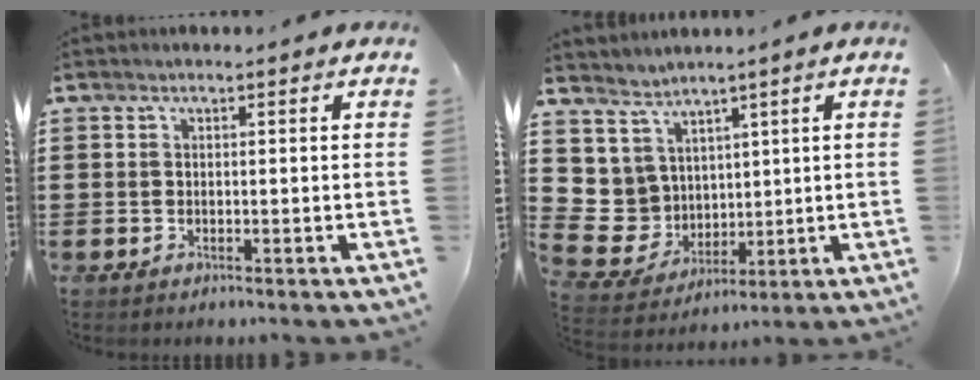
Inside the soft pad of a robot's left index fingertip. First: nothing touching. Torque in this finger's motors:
{"motor_torque": [1.20, -0.94, 0.00, 0.01]}